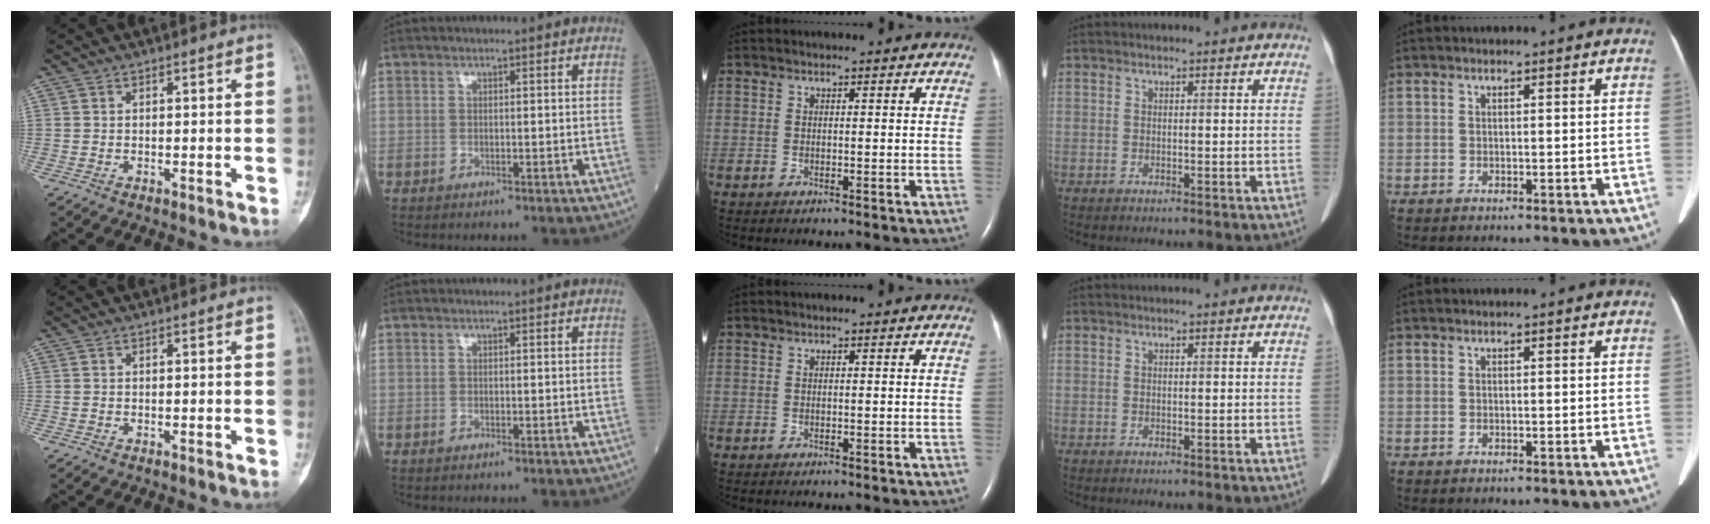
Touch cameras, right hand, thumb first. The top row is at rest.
{}